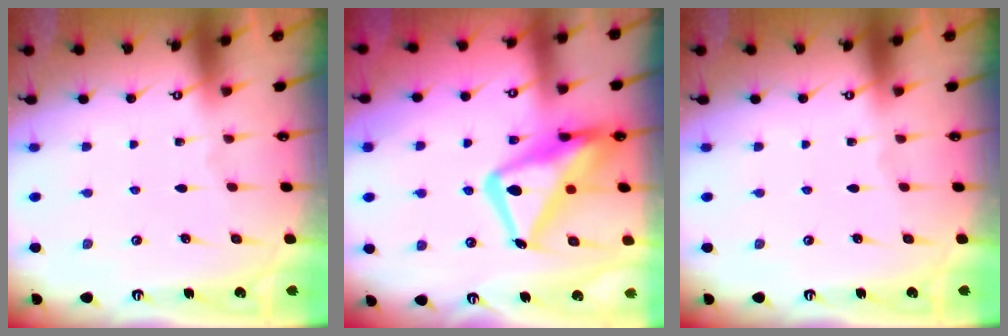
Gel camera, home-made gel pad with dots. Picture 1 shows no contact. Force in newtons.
{"total": 19.4, "press": 19.3, "slide": 1.7}
{"total": 0.0}